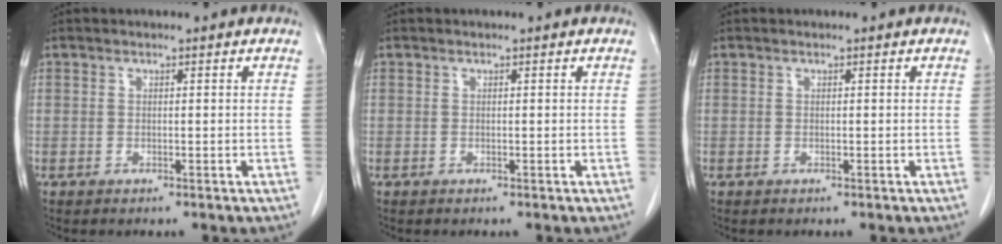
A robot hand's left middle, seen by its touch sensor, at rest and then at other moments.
{"total": 0.0}
{"total": 0.0}